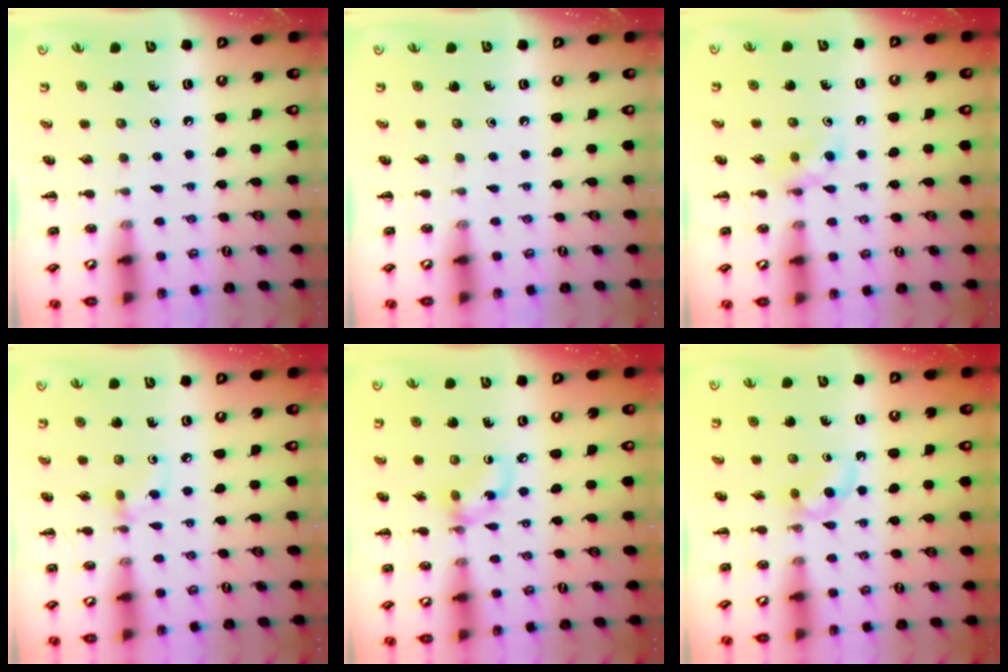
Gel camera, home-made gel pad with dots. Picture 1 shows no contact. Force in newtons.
{"total": 0.0}
{"total": 3.1, "press": 2.8, "slide": 1.3}
{"total": 2.9, "press": 2.8, "slide": 0.7}
{"total": 6.3, "press": 6.3, "slide": 0.5}
{"total": 3.0, "press": 2.8, "slide": 1.1}